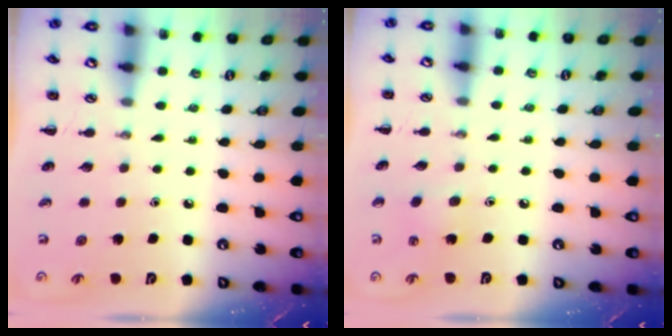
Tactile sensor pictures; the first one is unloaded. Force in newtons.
{"total": 6.5, "press": 6.3, "slide": 1.4}